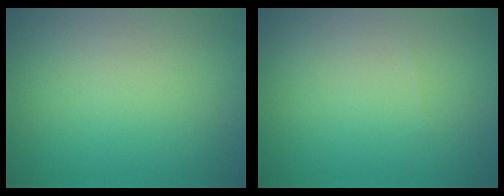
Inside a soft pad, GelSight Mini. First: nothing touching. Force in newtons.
{"total": 0.0}